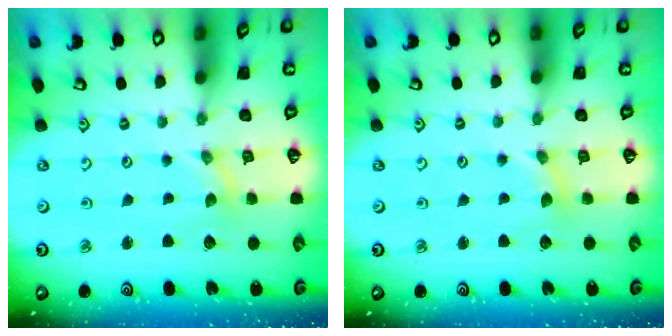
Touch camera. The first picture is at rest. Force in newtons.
{"total": 2.9, "press": 2.8, "slide": 0.4}